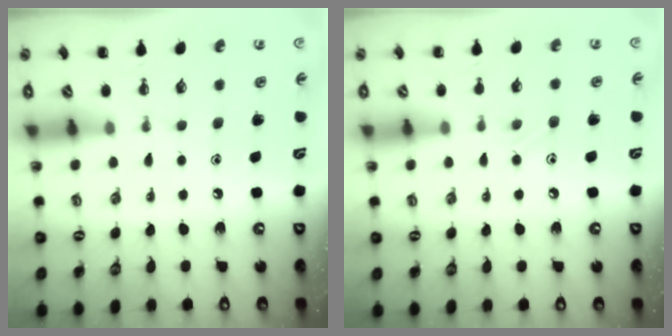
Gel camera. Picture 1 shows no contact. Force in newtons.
{"total": 6.6, "press": 6.3, "slide": 1.9}